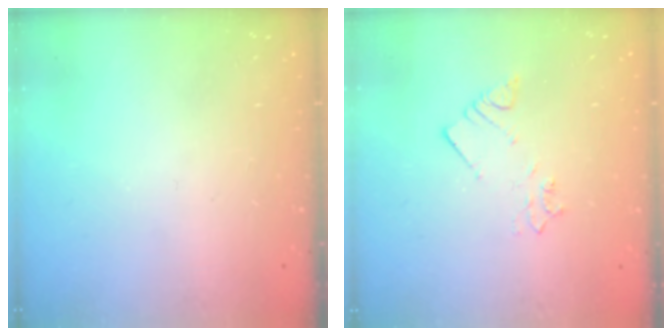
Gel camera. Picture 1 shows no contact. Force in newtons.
{"total": 2.3, "press": 2.3, "slide": 0.3}